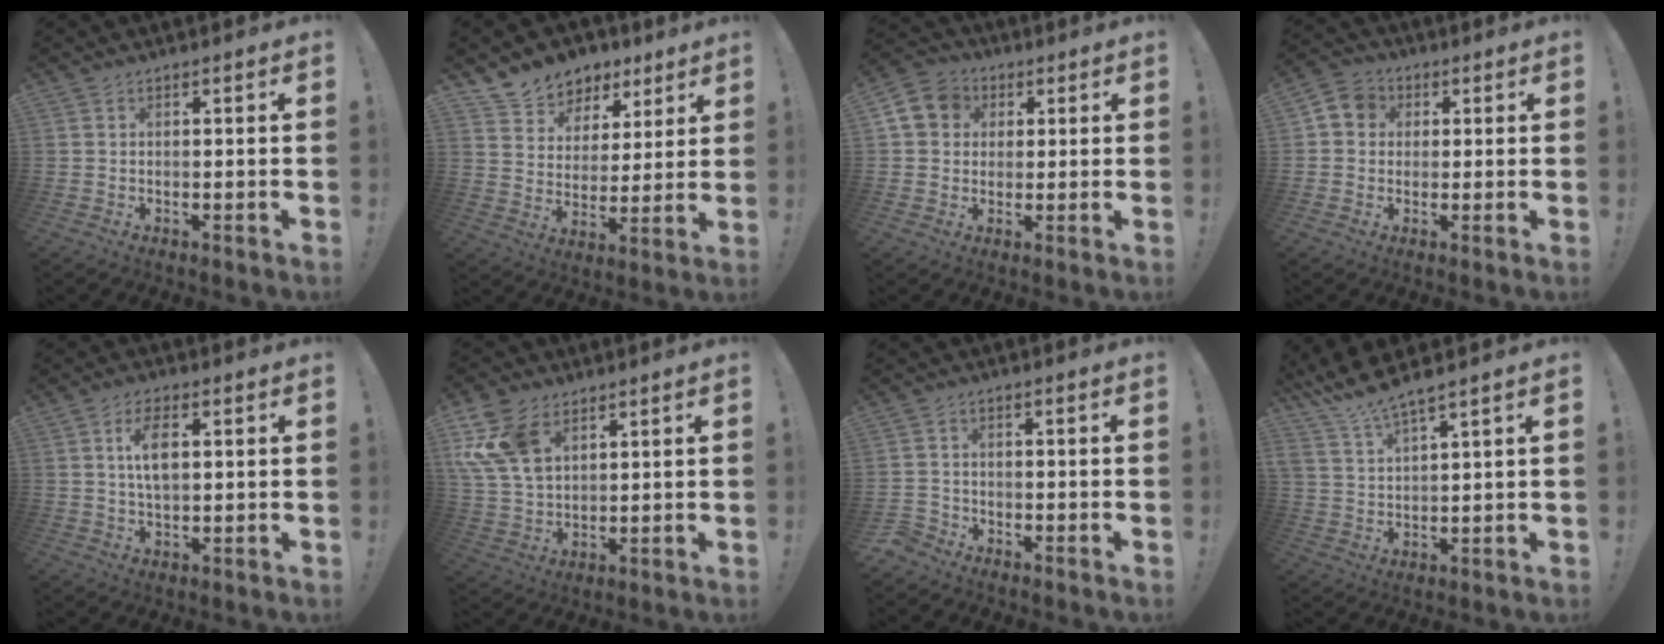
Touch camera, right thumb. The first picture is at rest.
{"total": 8.4, "force": [5.9, 5.9, 0.8], "torque": [-0.020, -0.047, 0.117]}
{"total": 9.5, "force": [2.3, 8.5, 3.7], "torque": [-0.062, 0.003, 0.049]}
{"total": 6.4, "force": [1.0, 5.9, 2.3], "torque": [-0.032, 0.011, 0.021]}
{"total": 10.1, "force": [3.0, 5.5, 7.9], "torque": [-0.138, 0.002, 0.054]}
{"total": 14.0, "force": [6.3, 9.4, 8.3], "torque": [-0.169, -0.020, 0.127]}
{"total": 3.1, "force": [-2.6, 1.6, 0.5], "torque": [-0.019, 0.004, -0.053]}
{"total": 7.4, "force": [6.7, 0.0, 3.1], "torque": [-0.069, -0.043, 0.122]}